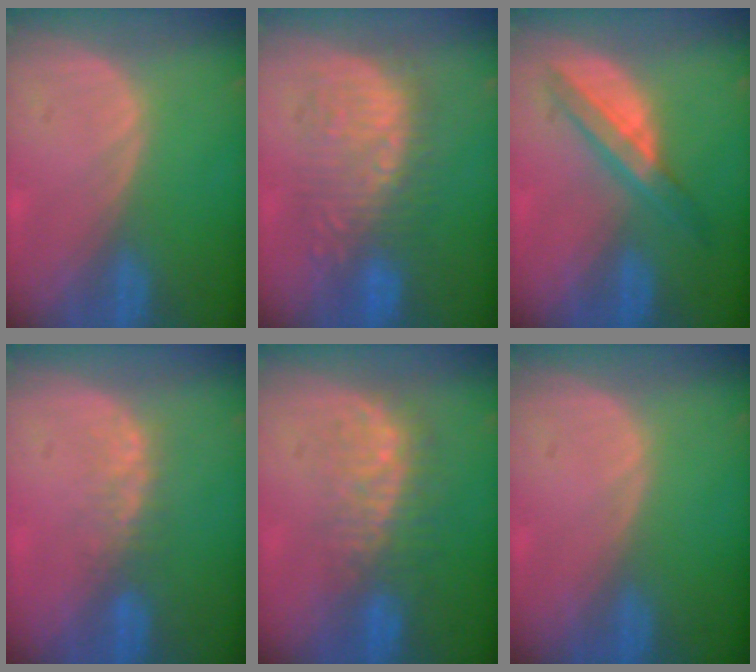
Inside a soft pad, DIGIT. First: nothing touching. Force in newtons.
{"total": 8.8, "press": 8.8, "slide": 0.2}
{"total": 5.3, "press": 5.3, "slide": 0.3}
{"total": 3.1, "press": 2.7, "slide": 1.5}
{"total": 8.0, "press": 7.4, "slide": 3.0}
{"total": 0.0}